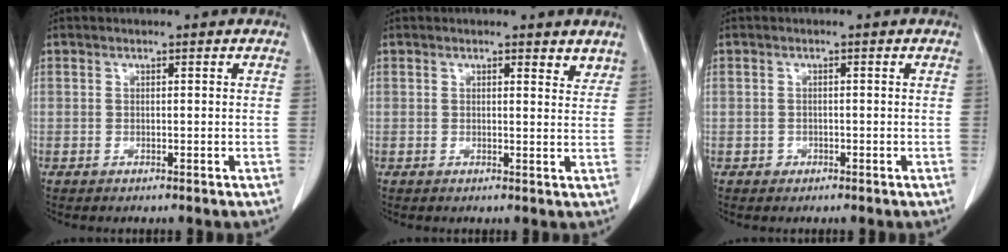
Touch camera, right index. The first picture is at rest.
{"total": 2.8, "force": [2.5, 0.9, 1.1], "torque": [-0.007, -0.010, 0.020]}
{"total": 1.0, "force": [-0.5, 0.9, 0.0], "torque": [-0.001, 0.004, -0.007]}